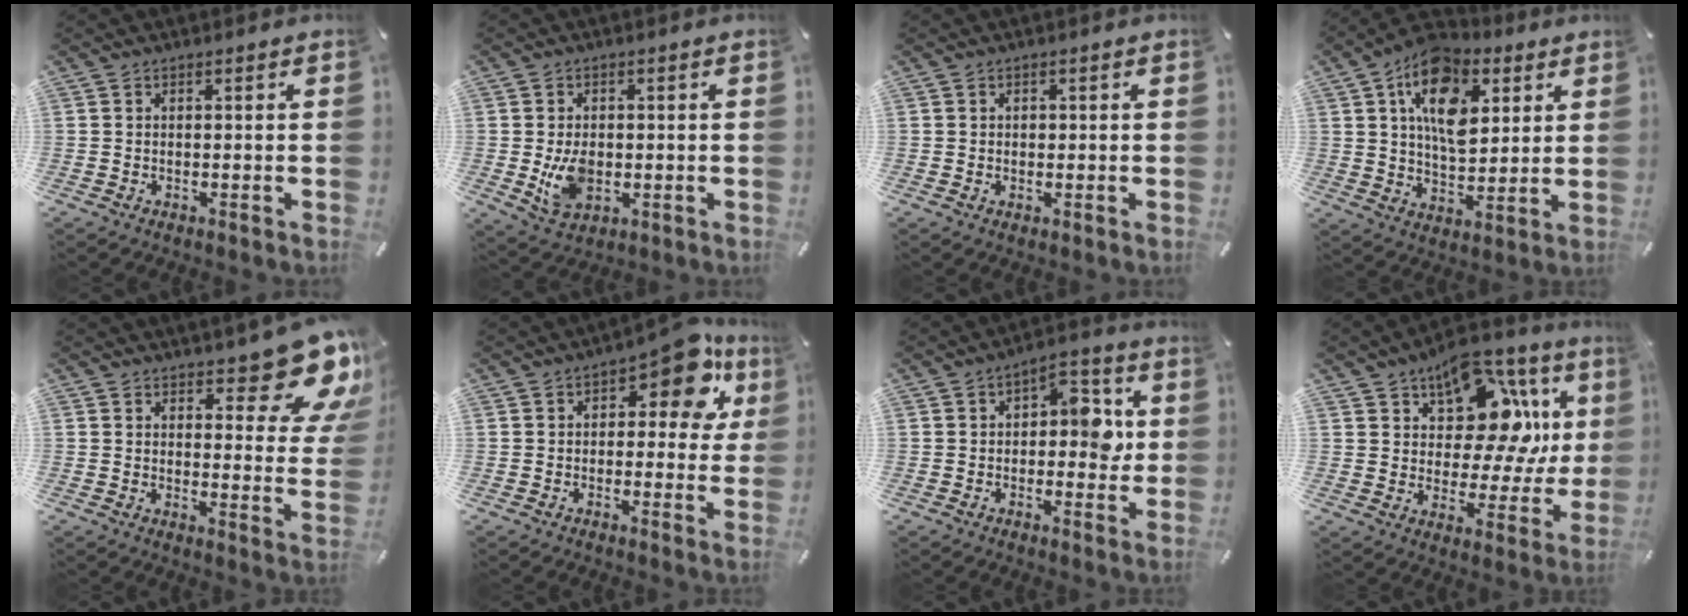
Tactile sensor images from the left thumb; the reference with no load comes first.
{"total": 7.1, "force": [-0.5, 5.1, 4.9], "torque": [-0.095, -0.005, -0.010]}
{"total": 0.9, "force": [0.1, 0.9, 0.3], "torque": [0.001, 0.001, -0.001]}
{"total": 15.7, "force": [6.4, 9.8, 10.4], "torque": [-0.165, -0.012, 0.116]}
{"total": 13.9, "force": [10.0, 5.2, 8.0], "torque": [-0.085, -0.087, 0.170]}
{"total": 13.5, "force": [6.0, 6.1, 10.5], "torque": [-0.124, -0.032, 0.096]}
{"total": 8.6, "force": [0.4, 5.4, 6.8], "torque": [-0.079, 0.003, -0.001]}
{"total": 15.0, "force": [8.1, 9.0, 8.8], "torque": [-0.118, -0.074, 0.140]}